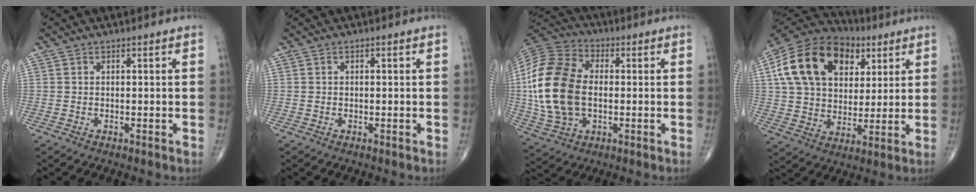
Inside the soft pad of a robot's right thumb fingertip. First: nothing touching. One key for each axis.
{"total": 0.0}
{"total": 19.6, "fx": -0.3, "fy": 12.5, "fz": 15.1, "tx": -0.317, "ty": 0.011, "tz": -0.005}
{"total": 21.9, "fx": 7.7, "fy": 14.9, "fz": 14.0, "tx": -0.236, "ty": 0.009, "tz": 0.127}